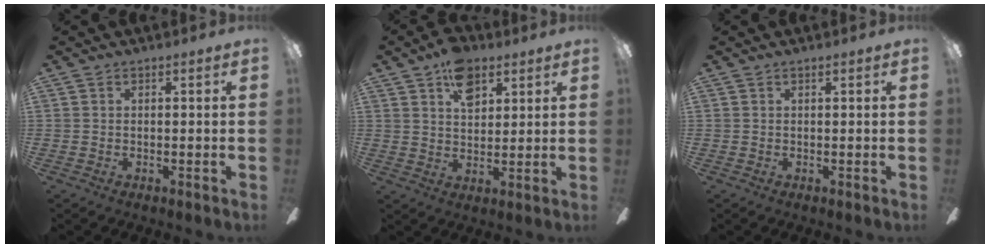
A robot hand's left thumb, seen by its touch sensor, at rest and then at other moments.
{"total": 9.3, "force": [5.1, 5.7, 5.3], "torque": [-0.069, -0.012, 0.090]}
{"total": 0.0}